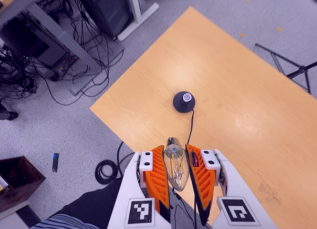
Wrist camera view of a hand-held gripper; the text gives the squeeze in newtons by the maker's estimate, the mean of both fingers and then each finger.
{"total": 20.5, "left": 21.5, "right": 19.5}